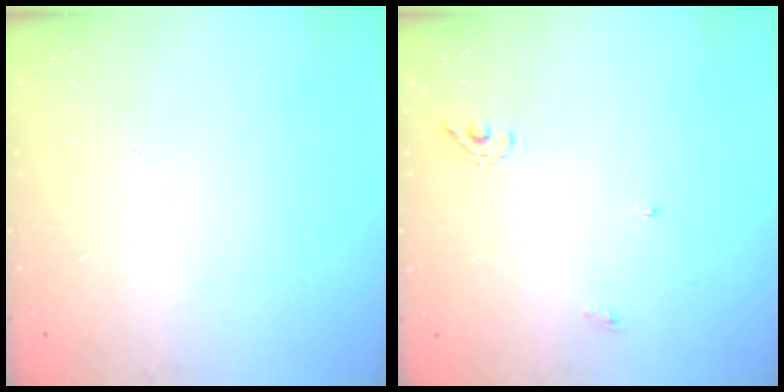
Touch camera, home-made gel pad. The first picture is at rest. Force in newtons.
{"total": 4.3, "press": 4.3, "slide": 0.1}